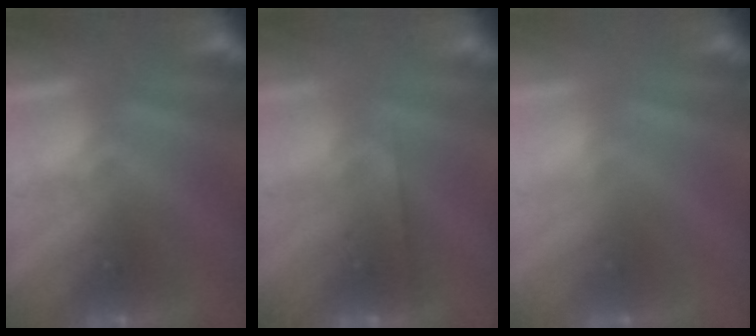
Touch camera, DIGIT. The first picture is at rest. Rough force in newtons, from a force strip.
{"total": 1.9}
{"total": 2.8}